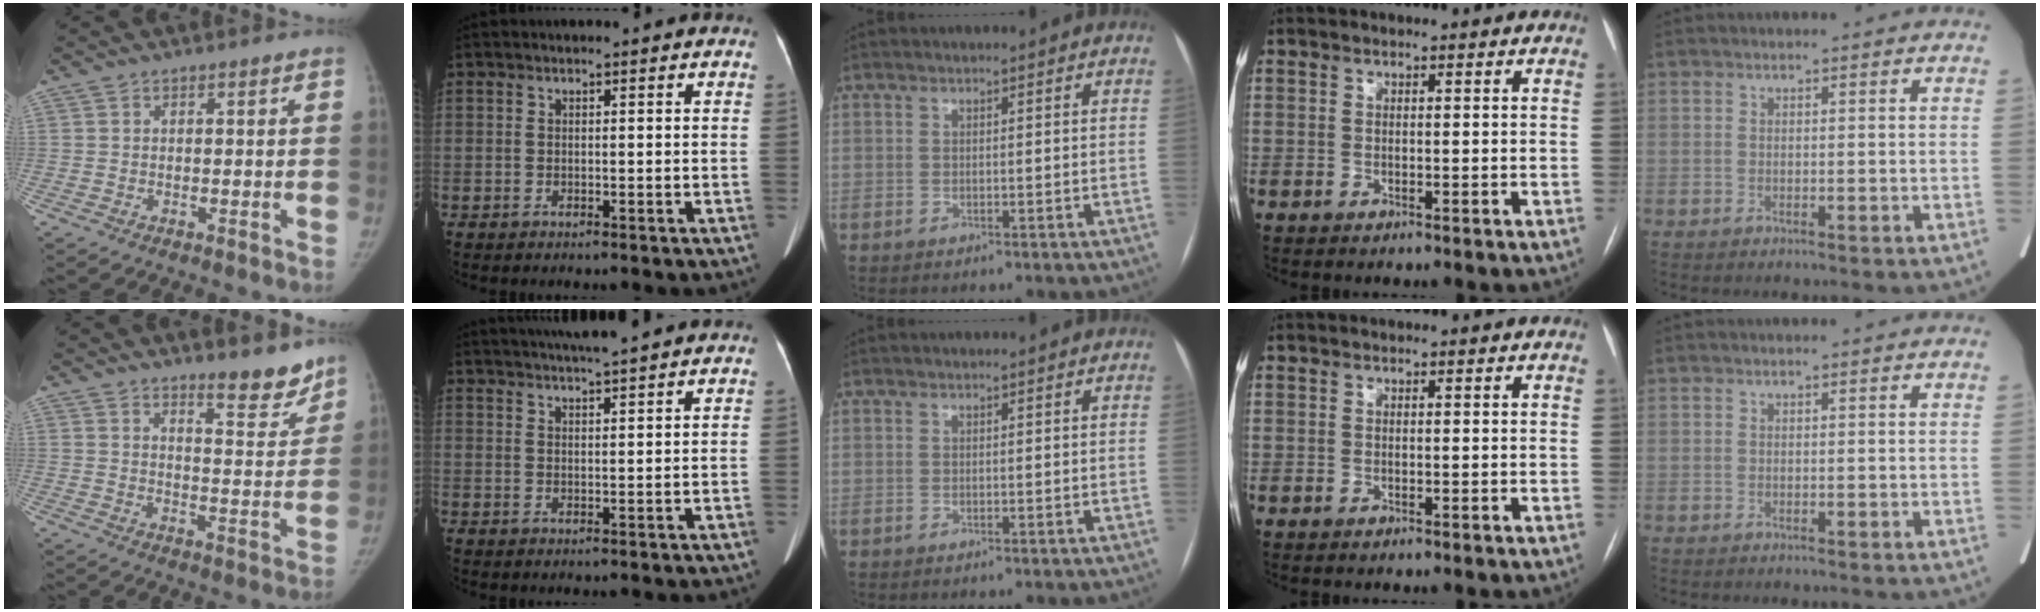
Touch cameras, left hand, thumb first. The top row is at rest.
{"thumb": {"total": 8.1, "force": [6.8, 2.0, 3.8], "torque": [-0.023, -0.060, 0.101]}, "index": {"total": 7.7, "force": [6.9, -0.6, 3.4], "torque": [-0.060, 0.020, 0.098]}}